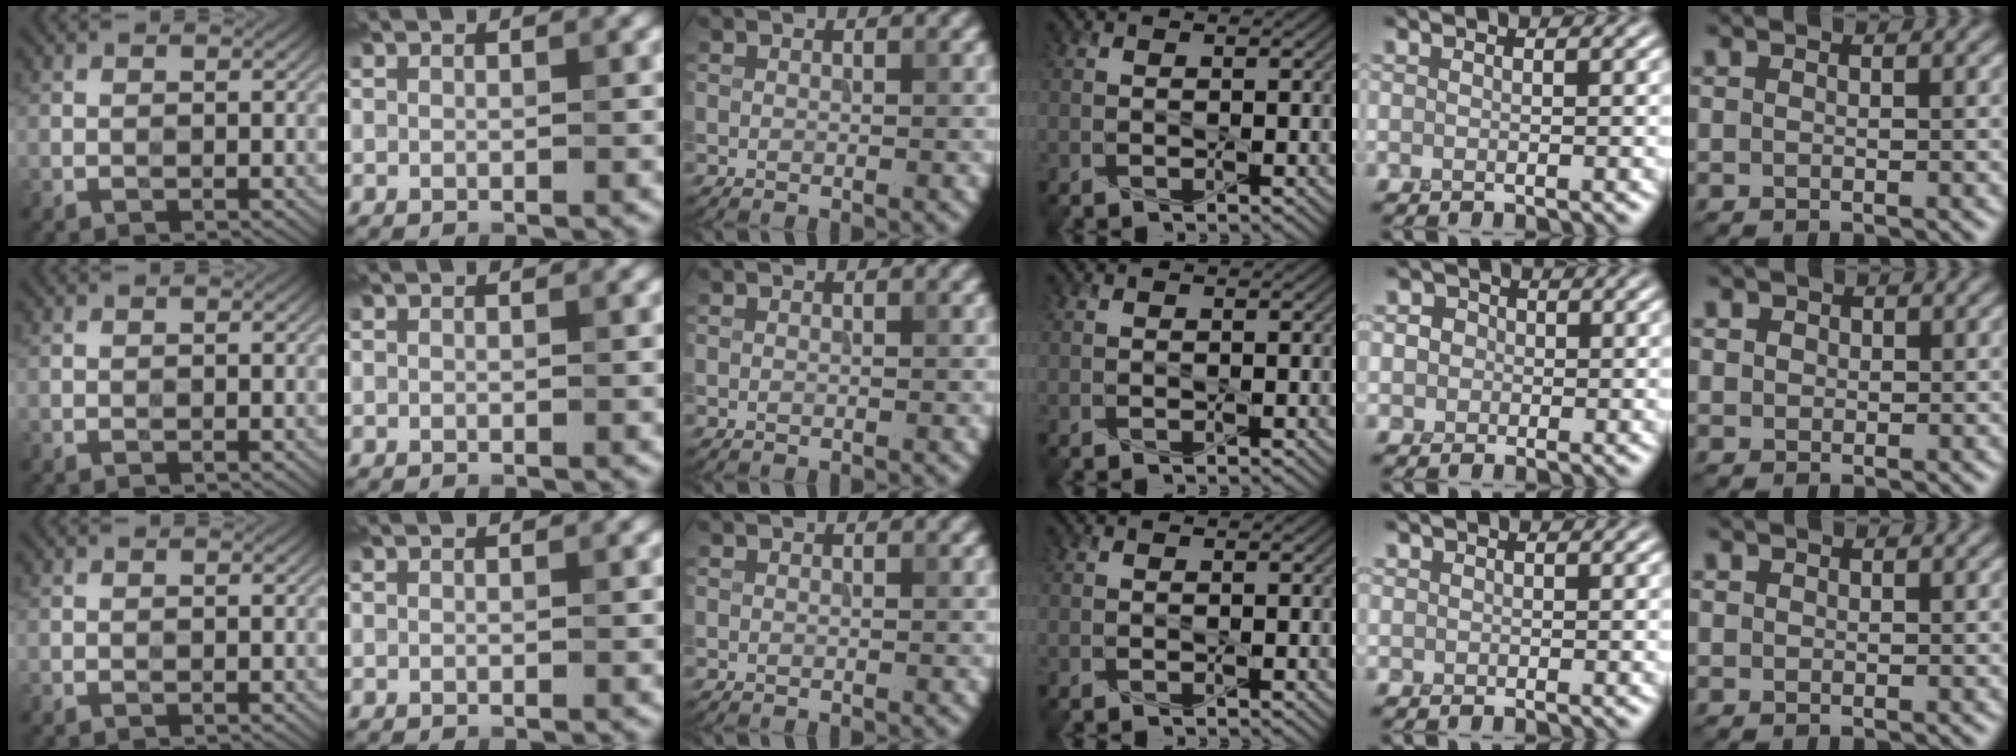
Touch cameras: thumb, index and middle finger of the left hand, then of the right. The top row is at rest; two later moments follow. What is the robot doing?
{"motion": "press", "object": "stapler"}